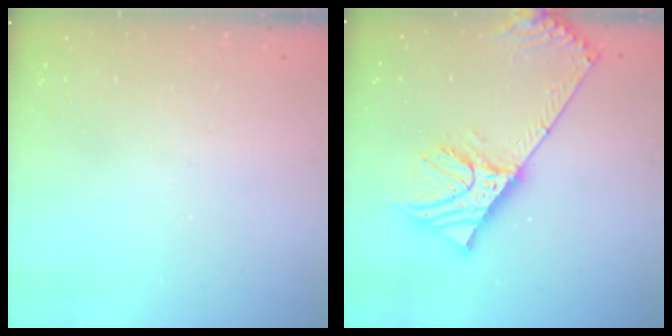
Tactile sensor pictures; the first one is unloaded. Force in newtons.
{"total": 12.4, "press": 12.2, "slide": 2.2}